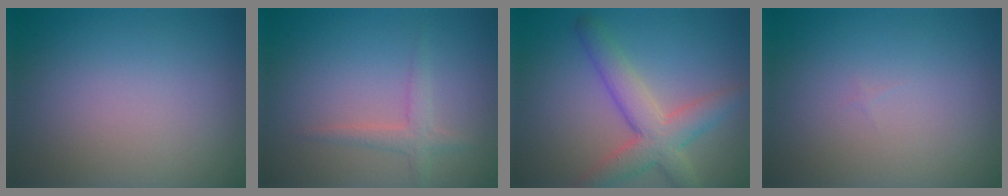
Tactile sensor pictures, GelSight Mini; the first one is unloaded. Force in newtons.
{"total": 1.9, "press": 1.9, "slide": 0.1}
{"total": 5.3, "press": 5.3, "slide": 0.2}
{"total": 0.0}